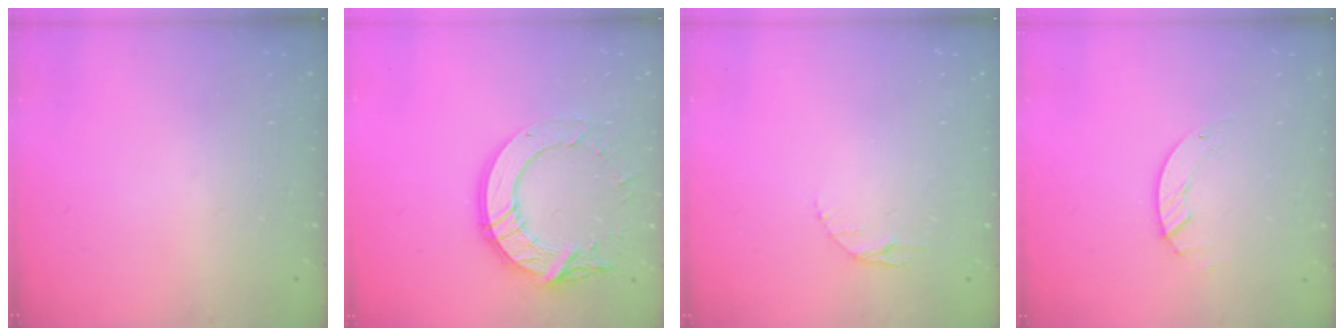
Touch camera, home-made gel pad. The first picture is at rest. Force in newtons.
{"total": 15.4, "press": 15.3, "slide": 1.3}
{"total": 2.9, "press": 2.9, "slide": 0.4}
{"total": 1.3, "press": 1.3, "slide": 0.2}